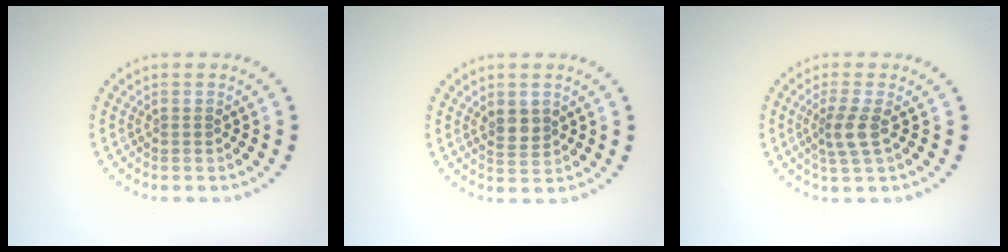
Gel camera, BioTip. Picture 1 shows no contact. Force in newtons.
{"total": 1.9, "press": 1.7, "slide": 0.8}
{"total": 2.5, "press": 1.9, "slide": 1.6}